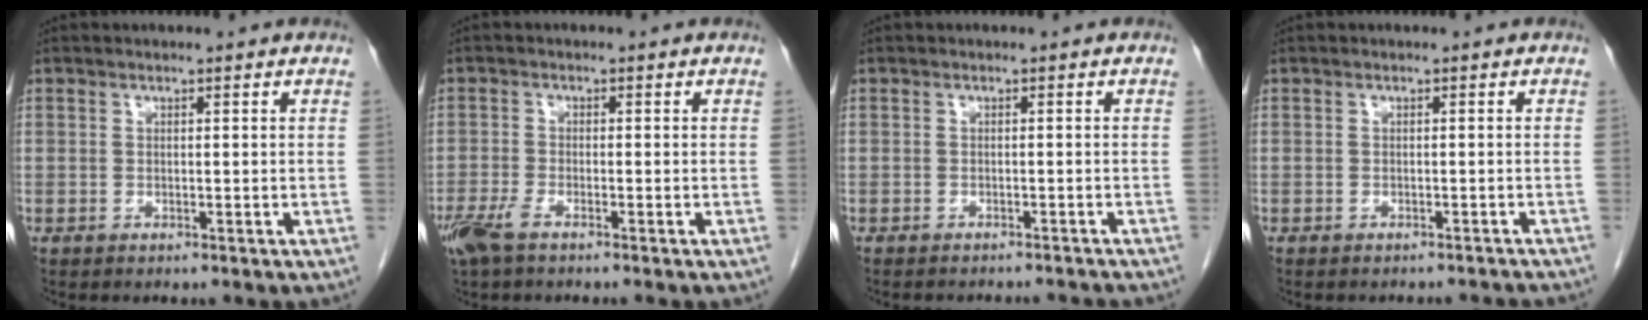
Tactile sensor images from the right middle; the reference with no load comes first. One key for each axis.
{"total": 3.7, "fx": -2.6, "fy": 0.8, "fz": 2.5, "tx": -0.058, "ty": -0.007, "tz": -0.053}
{"total": 6.5, "fx": -6.3, "fy": 1.1, "fz": 1.5, "tx": -0.012, "ty": -0.002, "tz": -0.065}
{"total": 5.4, "fx": -5.1, "fy": 1.2, "fz": 1.2, "tx": -0.013, "ty": -0.004, "tz": -0.052}